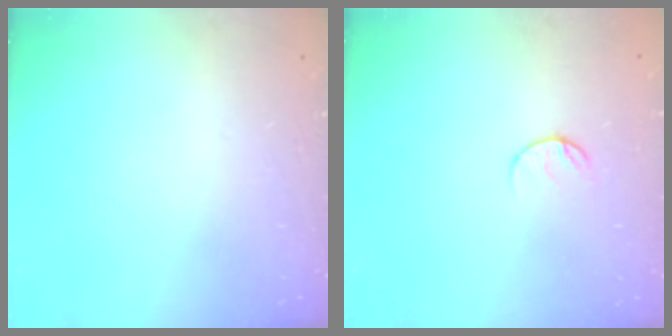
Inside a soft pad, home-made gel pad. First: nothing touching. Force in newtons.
{"total": 5.4, "press": 5.4, "slide": 0.6}